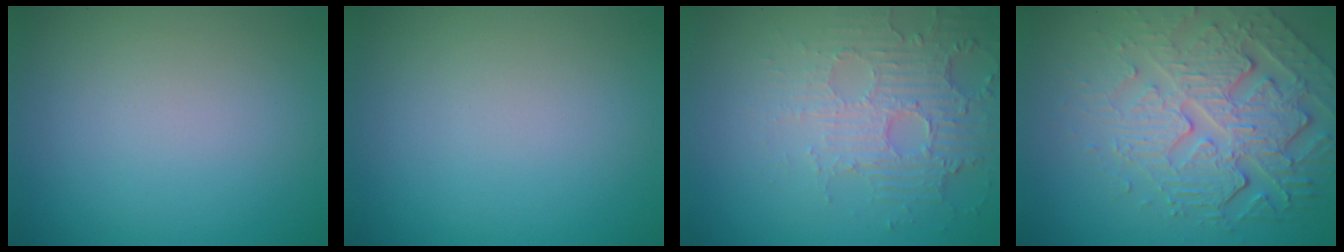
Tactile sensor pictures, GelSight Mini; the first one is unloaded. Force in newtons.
{"total": 0.0}
{"total": 4.6, "press": 3.4, "slide": 3.2}
{"total": 7.1, "press": 5.2, "slide": 4.8}